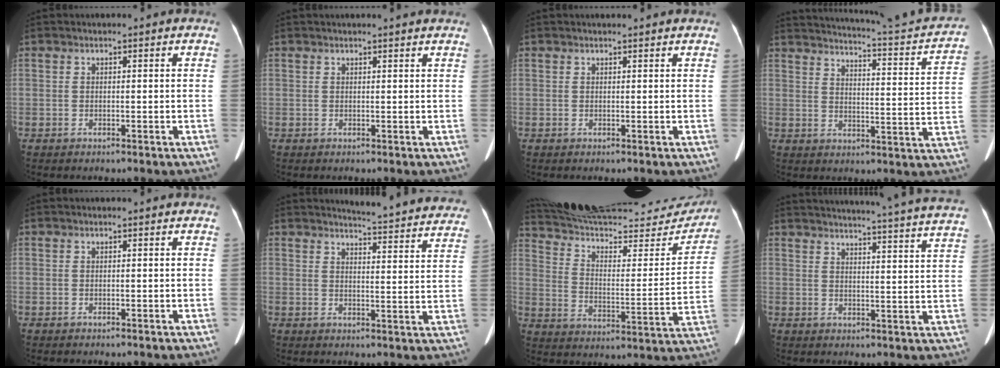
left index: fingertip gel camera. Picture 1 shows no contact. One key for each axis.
{"total": 3.6, "fx": 3.4, "fy": -0.2, "fz": 1.3, "tx": -0.015, "ty": 0.017, "tz": 0.034}
{"total": 2.5, "fx": 2.4, "fy": 0.1, "fz": 0.8, "tx": -0.009, "ty": 0.016, "tz": 0.026}
{"total": 21.9, "fx": 20.3, "fy": 1.7, "fz": 8.0, "tx": -0.114, "ty": -0.049, "tz": 0.240}
{"total": 0.0}
{"total": 18.8, "fx": 18.1, "fy": 1.6, "fz": 4.7, "tx": -0.049, "ty": -0.069, "tz": 0.194}
{"total": 31.2, "fx": 28.8, "fy": 5.9, "fz": 10.4, "tx": -0.180, "ty": -0.053, "tz": 0.390}
{"total": 29.8, "fx": 28.3, "fy": -0.2, "fz": 9.3, "tx": -0.139, "ty": -0.070, "tz": 0.331}